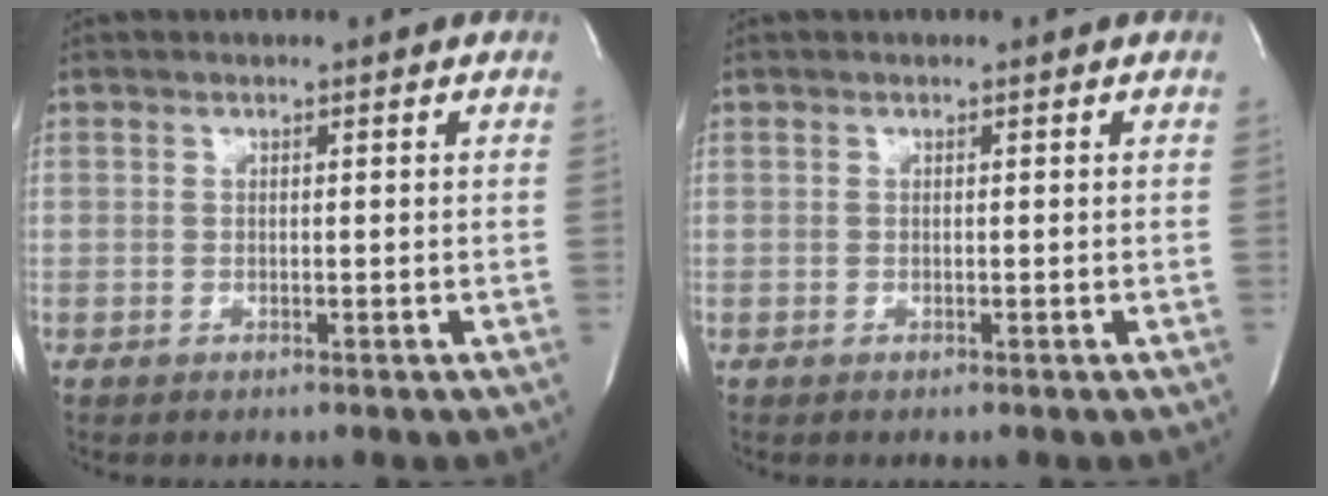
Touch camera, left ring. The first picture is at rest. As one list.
[{"total": 0.0}]